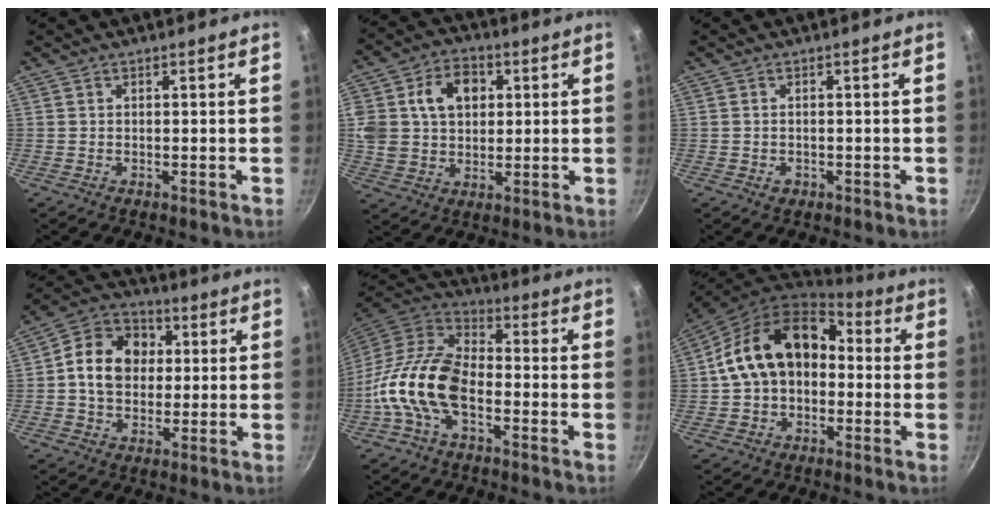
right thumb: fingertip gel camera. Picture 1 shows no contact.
{"total": 14.6, "force": [3.5, 11.4, 8.4], "torque": [-0.142, 0.014, 0.057]}
{"total": 1.5, "force": [-0.6, 1.1, 0.8], "torque": [-0.013, 0.002, -0.007]}
{"total": 12.6, "force": [1.3, 10.1, 7.5], "torque": [-0.100, 0.020, 0.004]}
{"total": 15.7, "force": [-4.7, 8.9, 12.0], "torque": [-0.215, 0.046, -0.107]}
{"total": 16.2, "force": [0.5, 11.8, 11.1], "torque": [-0.159, 0.050, -0.003]}